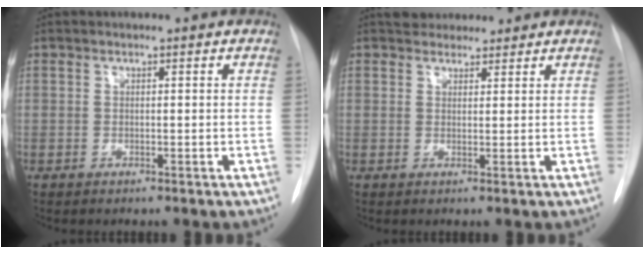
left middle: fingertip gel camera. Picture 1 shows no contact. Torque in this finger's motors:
{"motor_torque": [0.07, -0.07, 0.02, 0.00]}